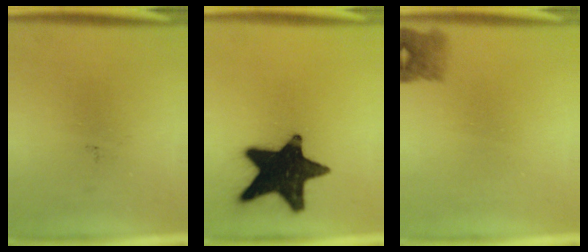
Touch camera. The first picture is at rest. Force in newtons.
{"total": 19.5}
{"total": 2.7}